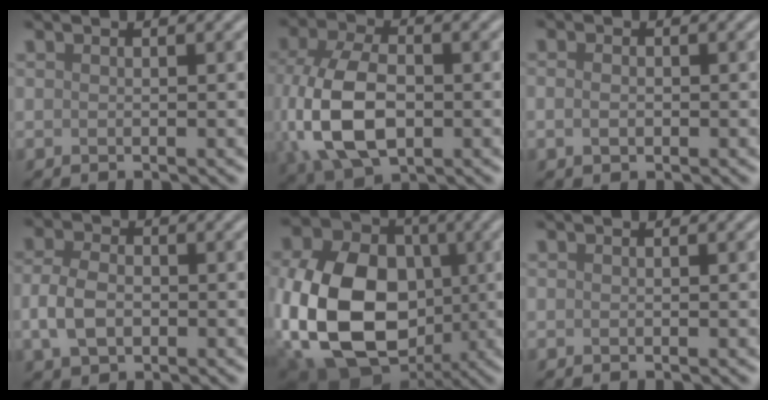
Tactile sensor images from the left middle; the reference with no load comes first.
{"total": 9.6, "force": [-1.2, 6.0, 7.3], "torque": [-0.182, -0.011, -0.019]}
{"total": 1.4, "force": [-0.1, 1.0, 0.9], "torque": [-0.021, 0.002, -0.004]}
{"total": 3.9, "force": [-0.7, 2.7, 2.8], "torque": [-0.069, 0.000, -0.017]}
{"total": 16.0, "force": [-2.4, 11.9, 10.4], "torque": [-0.236, -0.027, -0.032]}
{"total": 0.0}